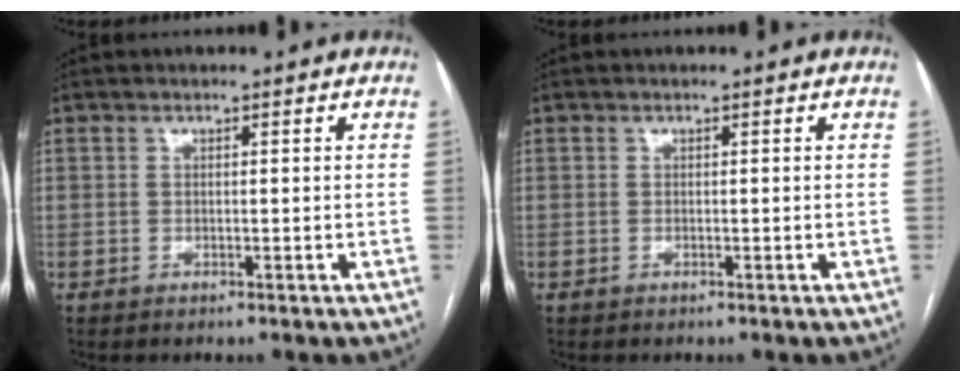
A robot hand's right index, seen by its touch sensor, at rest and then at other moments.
{"total": 0.0}